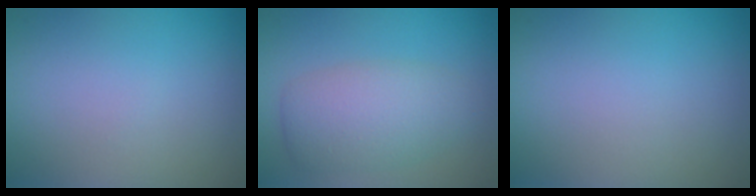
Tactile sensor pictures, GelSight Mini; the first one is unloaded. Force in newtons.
{"total": 5.0, "press": 5.0, "slide": 0.2}
{"total": 0.0}